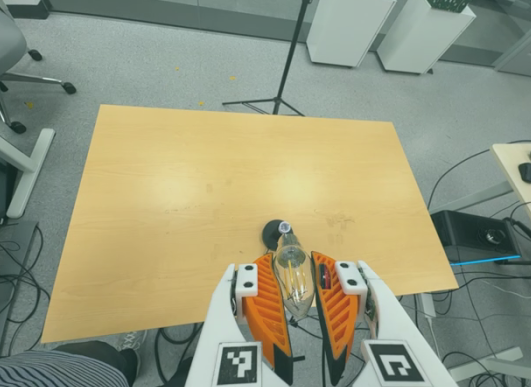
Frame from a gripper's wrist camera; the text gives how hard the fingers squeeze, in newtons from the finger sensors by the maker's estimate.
{"total": 20.9, "left": 25.9, "right": 15.9}